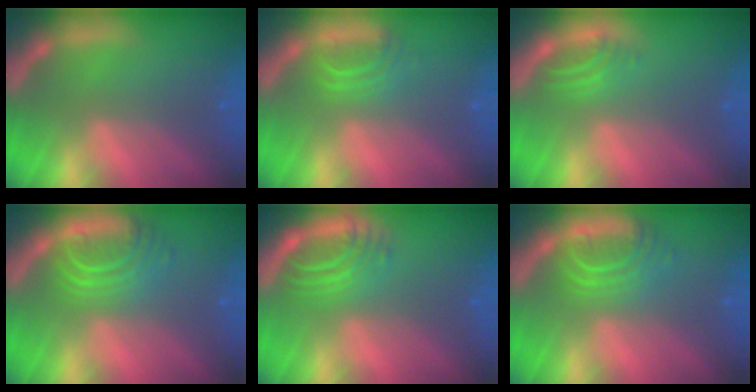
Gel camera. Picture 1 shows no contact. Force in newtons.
{"total": 2.5}
{"total": 2.0}
{"total": 5.5}
{"total": 4.5}
{"total": 4.5}